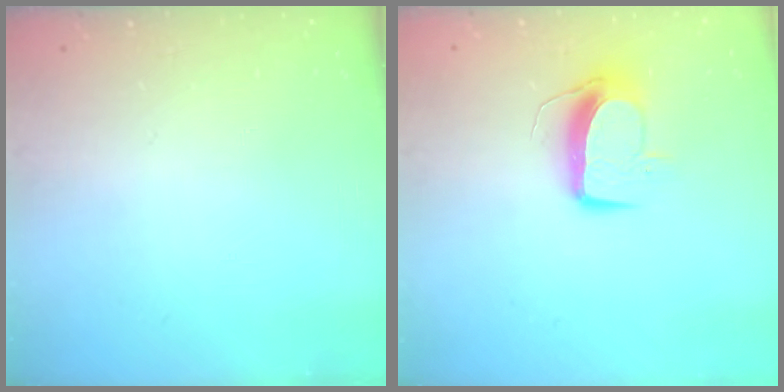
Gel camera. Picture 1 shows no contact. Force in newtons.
{"total": 9.8, "press": 9.7, "slide": 1.0}